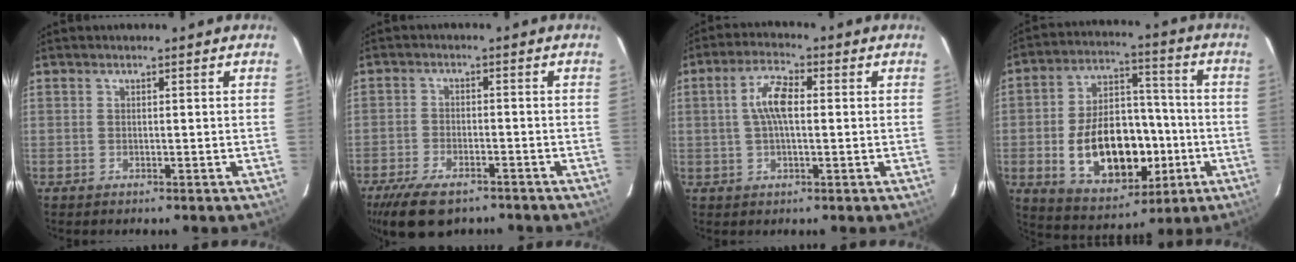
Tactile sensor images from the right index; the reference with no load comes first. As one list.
[{"total": 11.0, "force": [-8.0, 4.7, 6.0], "torque": [-0.144, -0.021, -0.137]}, {"total": 6.3, "force": [0.6, 2.3, 5.8], "torque": [-0.114, 0.014, 0.010]}, {"total": 18.9, "force": [-4.4, 11.6, 14.3], "torque": [-0.274, 0.023, -0.046]}]